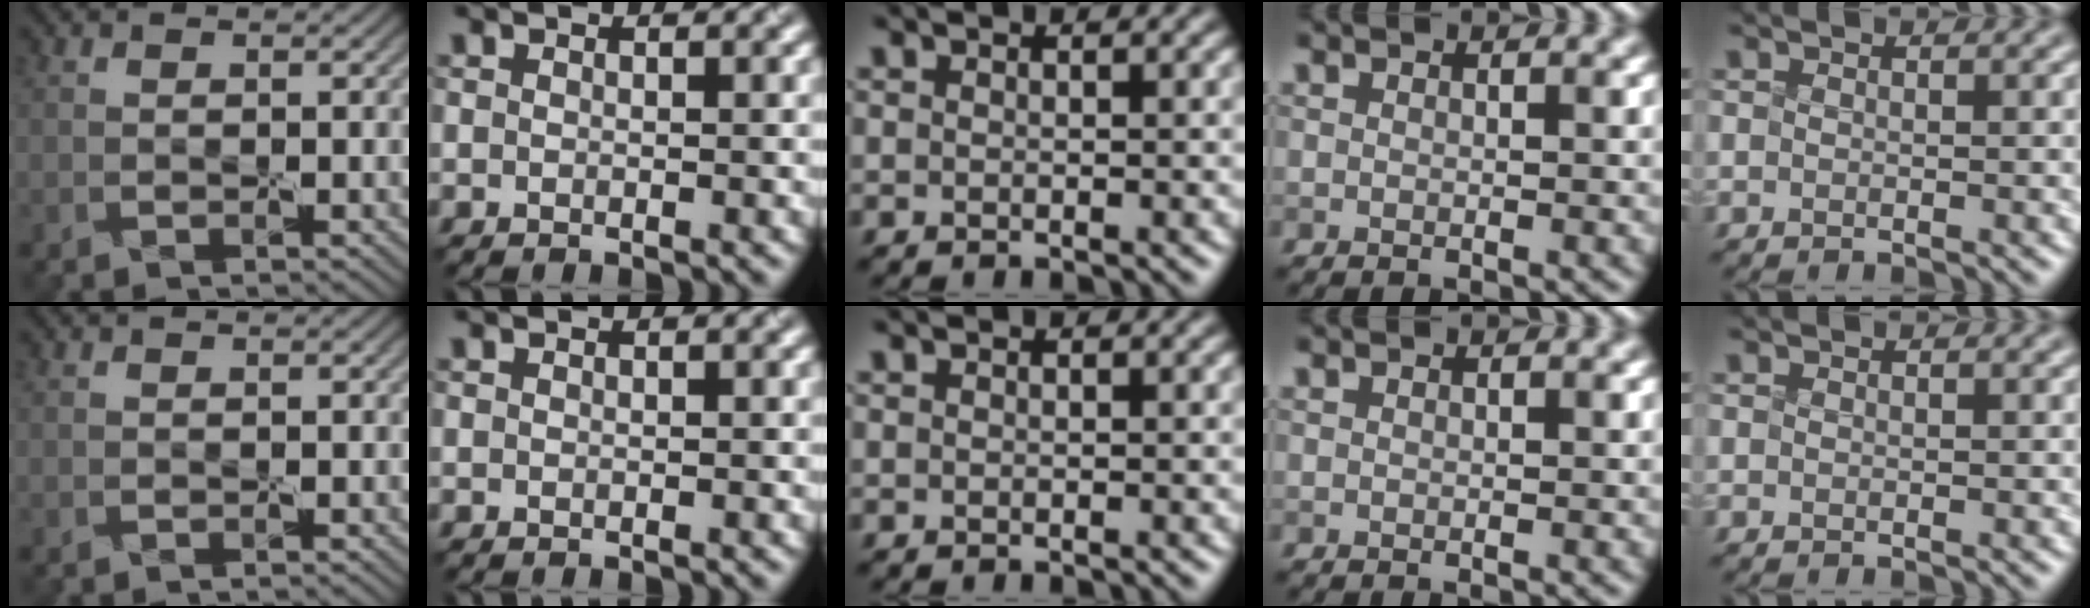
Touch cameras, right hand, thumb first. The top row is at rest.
{}